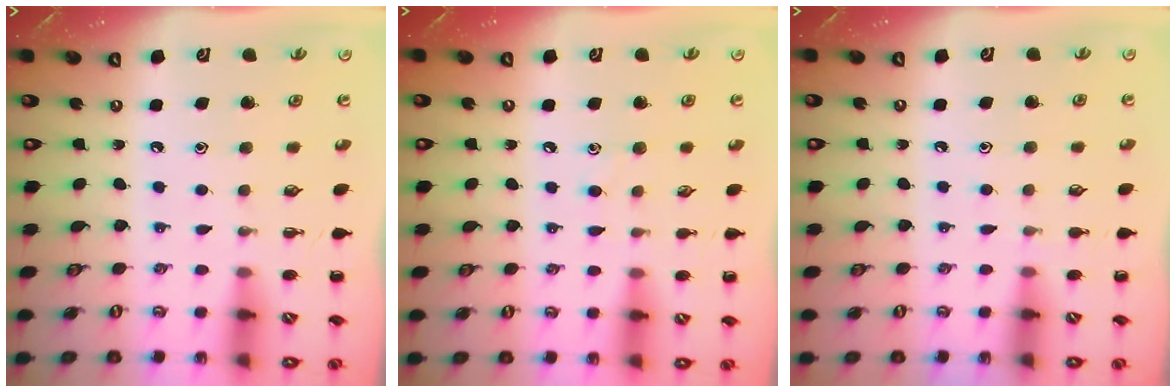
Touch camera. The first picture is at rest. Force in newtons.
{"total": 4.2, "press": 4.0, "slide": 1.3}
{"total": 4.2, "press": 3.9, "slide": 1.5}